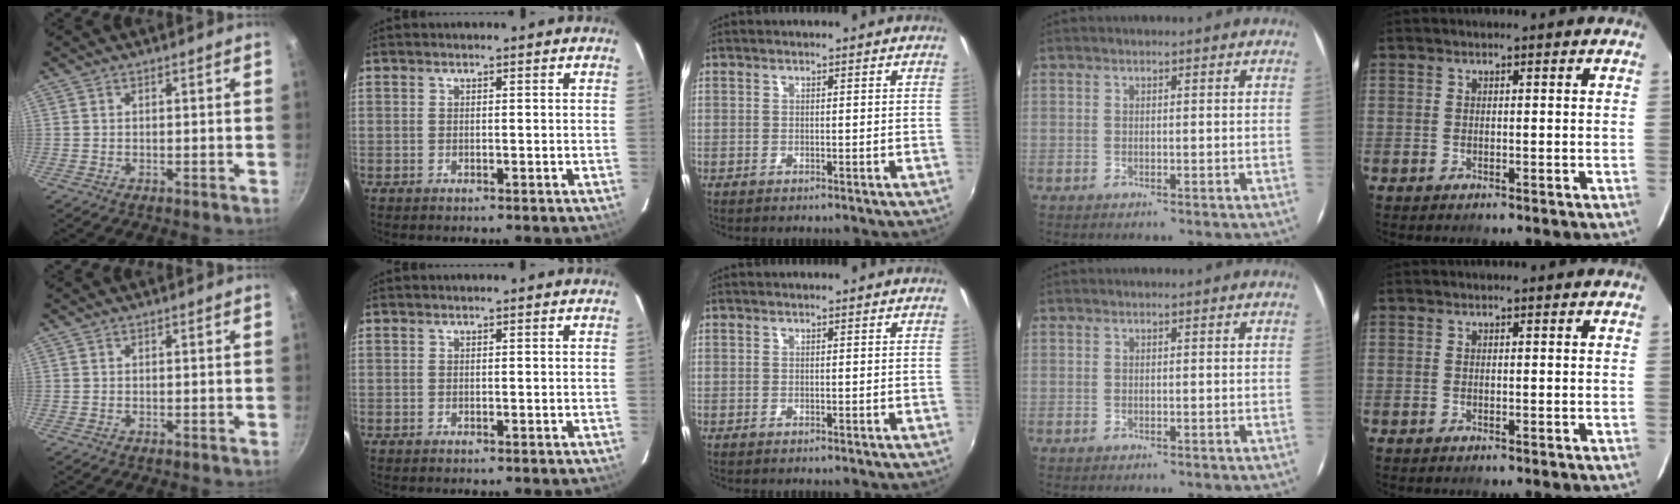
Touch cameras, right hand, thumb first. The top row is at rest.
{}